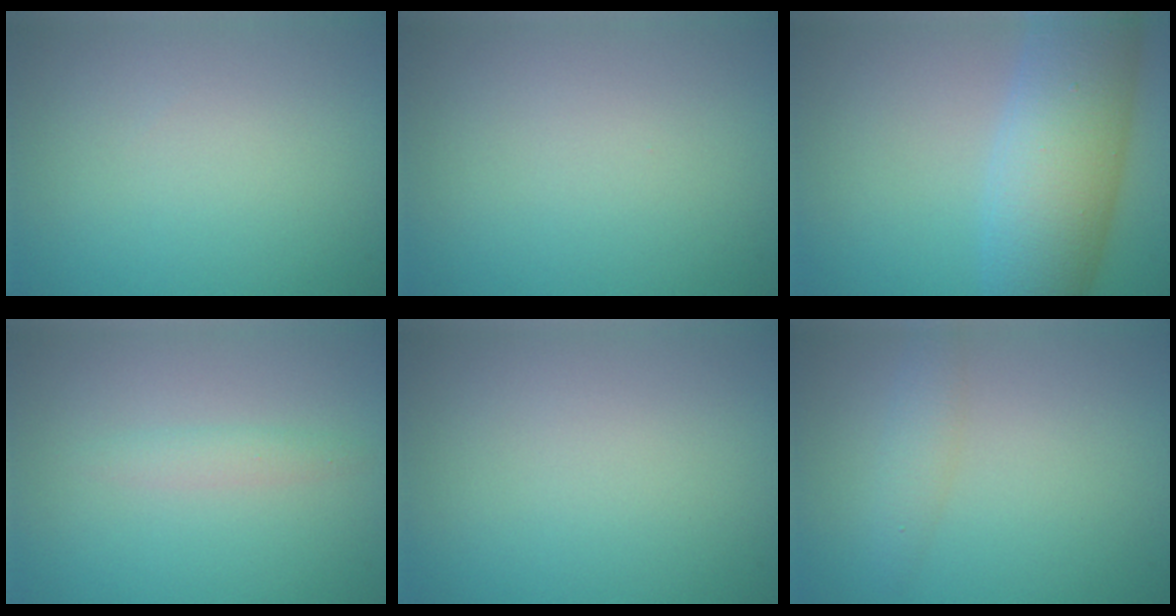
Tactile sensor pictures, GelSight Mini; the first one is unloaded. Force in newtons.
{"total": 0.0}
{"total": 8.9, "press": 8.9, "slide": 0.3}
{"total": 1.2, "press": 1.2, "slide": 0.0}
{"total": 0.0}
{"total": 1.7, "press": 1.7, "slide": 0.1}